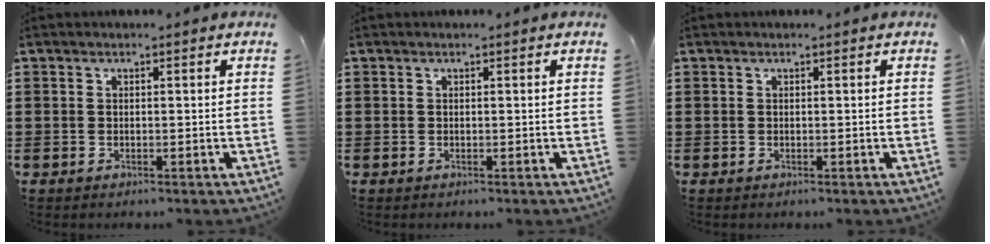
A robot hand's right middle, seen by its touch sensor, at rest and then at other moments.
{"total": 0.0}
{"total": 0.0}